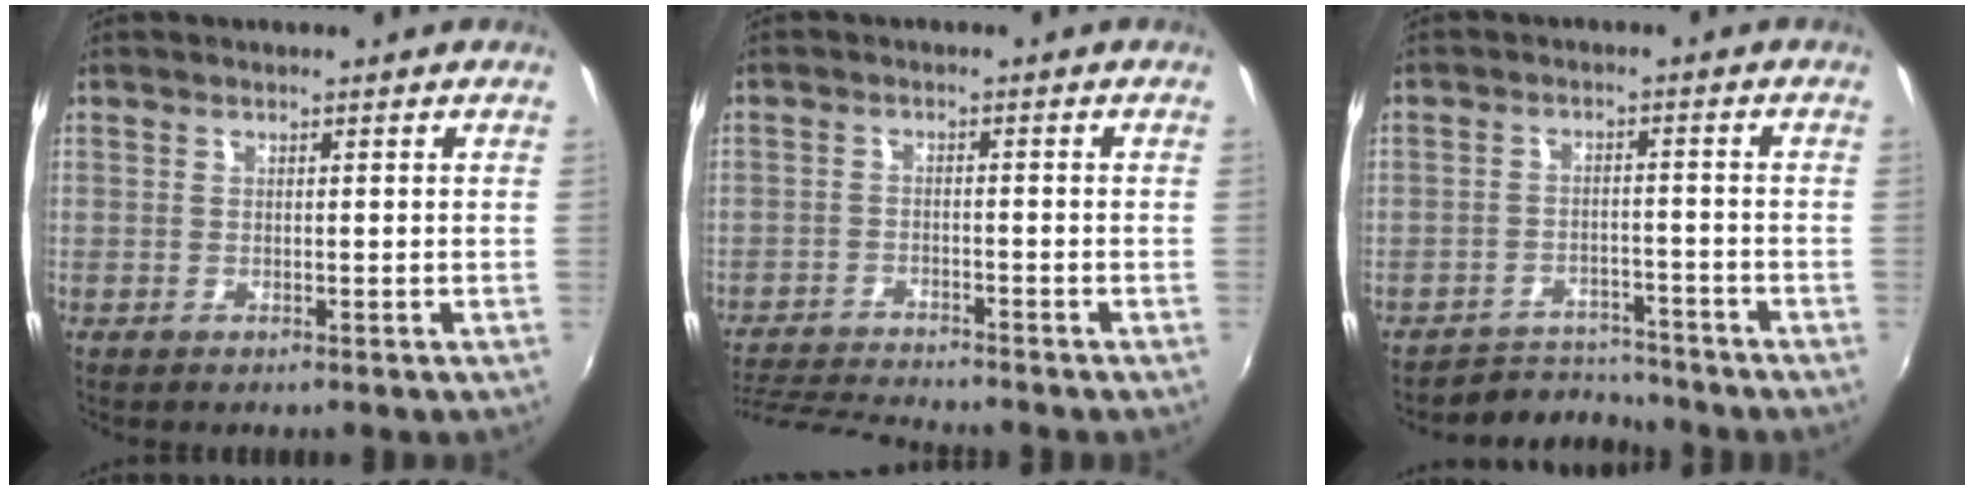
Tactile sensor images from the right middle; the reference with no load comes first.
{"total": 8.5, "force": [-8.2, 0.4, 2.3], "torque": [-0.068, -0.013, -0.145]}
{"total": 6.2, "force": [-6.0, 1.6, -0.5], "torque": [-0.004, 0.016, -0.094]}